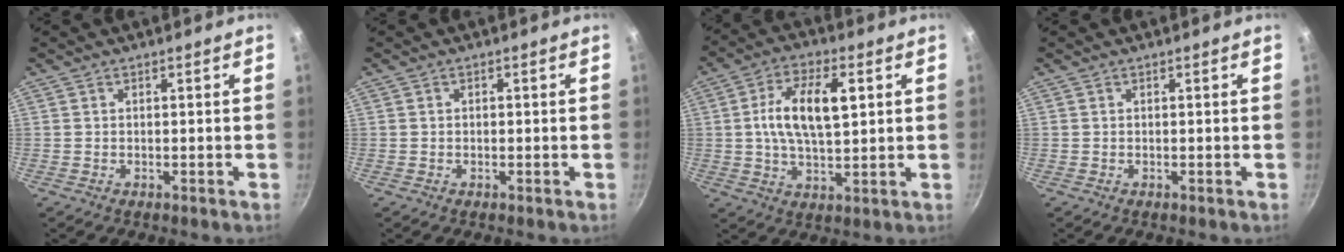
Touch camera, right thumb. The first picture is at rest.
{"total": 0.6, "force": [0.0, 0.5, 0.3], "torque": [-0.003, 0.004, -0.001]}
{"total": 12.2, "force": [2.3, 5.9, 10.5], "torque": [-0.182, 0.006, 0.036]}
{"total": 0.0}